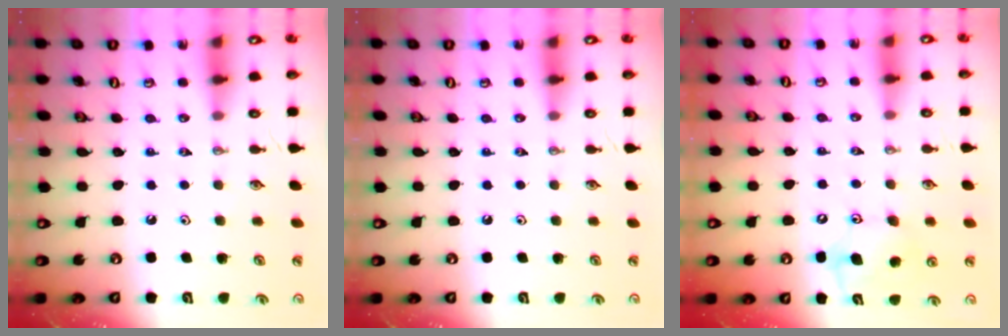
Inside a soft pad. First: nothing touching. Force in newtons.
{"total": 0.0}
{"total": 9.6, "press": 9.3, "slide": 2.5}